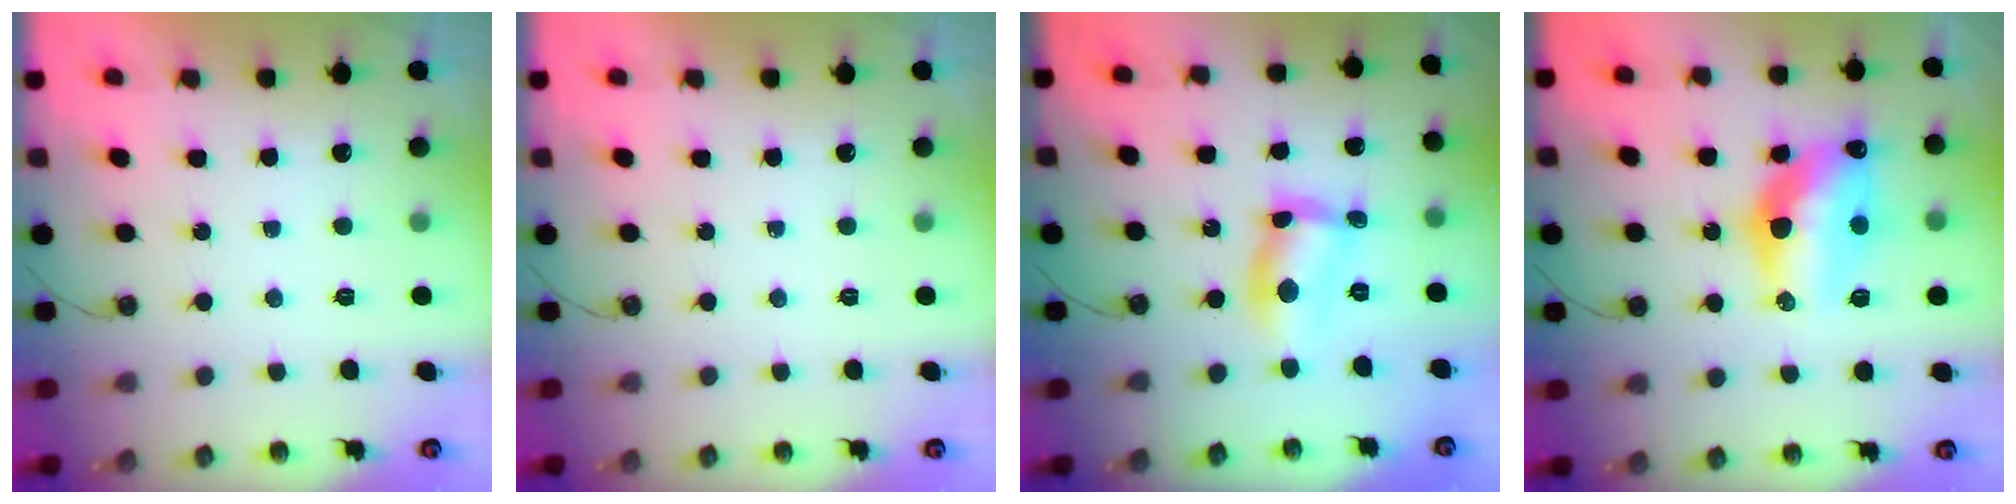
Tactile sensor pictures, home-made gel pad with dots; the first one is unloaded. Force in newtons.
{"total": 0.0}
{"total": 8.1, "press": 8.1, "slide": 0.6}
{"total": 14.5, "press": 14.4, "slide": 1.1}